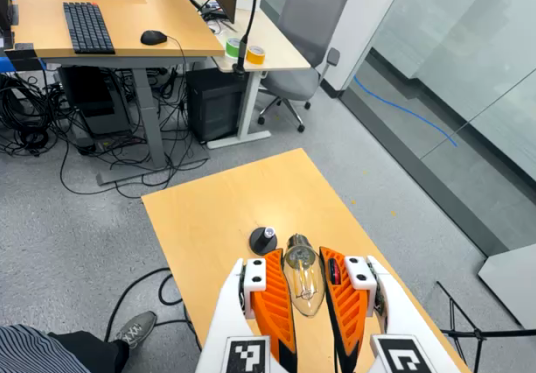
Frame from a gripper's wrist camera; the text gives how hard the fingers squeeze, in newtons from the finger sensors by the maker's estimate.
{"total": 22.9, "left": 25.9, "right": 20.0}